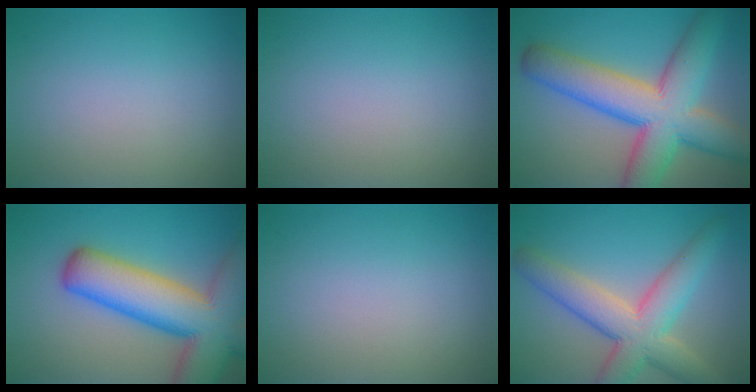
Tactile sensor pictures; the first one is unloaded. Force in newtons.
{"total": 0.0}
{"total": 11.1, "press": 11.1, "slide": 0.3}
{"total": 13.4, "press": 13.4, "slide": 0.9}
{"total": 0.0}
{"total": 7.5, "press": 7.5, "slide": 0.6}